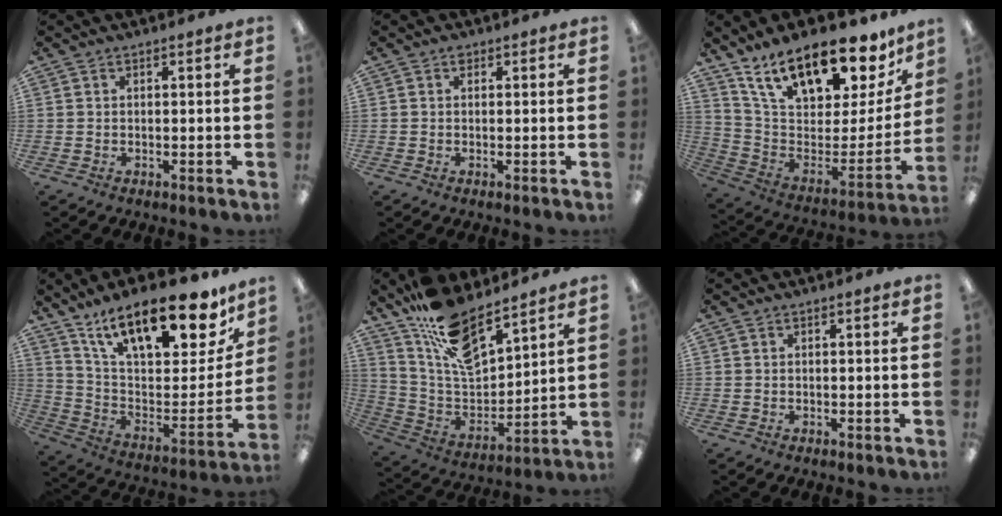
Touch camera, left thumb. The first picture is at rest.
{"total": 0.8, "force": [0.5, 0.5, 0.4], "torque": [-0.009, 0.003, 0.008]}
{"total": 22.0, "force": [15.6, 8.9, 12.6], "torque": [-0.206, -0.103, 0.272]}
{"total": 22.3, "force": [14.0, 9.7, 14.3], "torque": [-0.201, -0.091, 0.243]}
{"total": 15.0, "force": [11.8, 5.2, 7.6], "torque": [-0.154, -0.076, 0.213]}
{"total": 0.0}